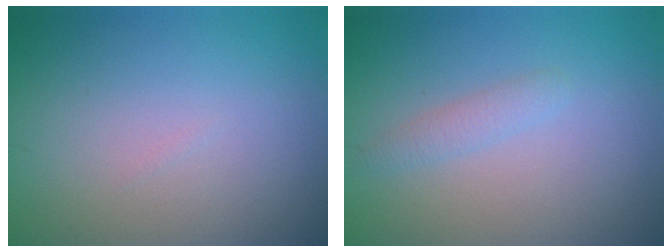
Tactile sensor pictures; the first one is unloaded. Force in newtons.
{"total": 1.3, "press": 1.3, "slide": 0.0}